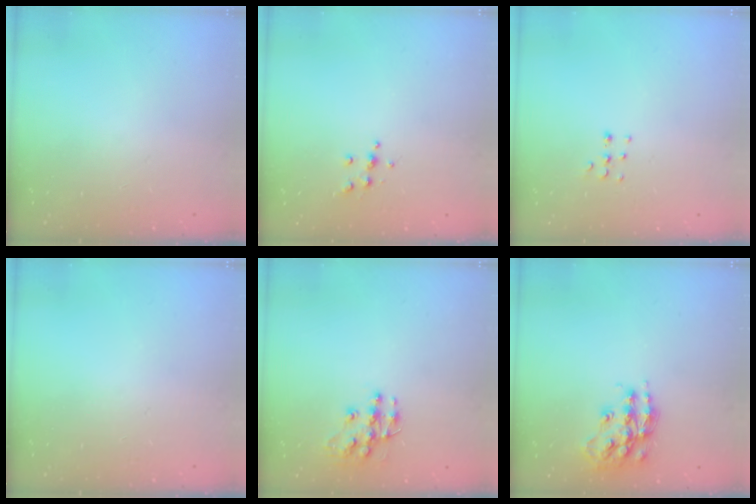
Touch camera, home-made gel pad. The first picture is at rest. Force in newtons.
{"total": 4.7, "press": 4.6, "slide": 0.5}
{"total": 3.9, "press": 3.8, "slide": 1.0}
{"total": 0.0}
{"total": 10.0, "press": 10.0, "slide": 0.6}
{"total": 15.6, "press": 15.6, "slide": 0.9}